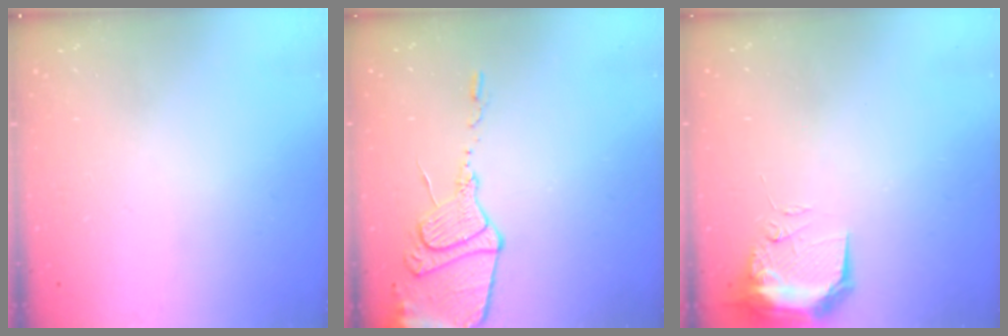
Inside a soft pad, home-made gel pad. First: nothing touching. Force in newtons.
{"total": 14.1, "press": 14.0, "slide": 1.3}
{"total": 14.8, "press": 11.3, "slide": 9.5}